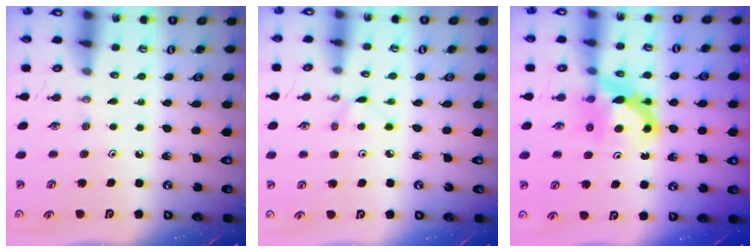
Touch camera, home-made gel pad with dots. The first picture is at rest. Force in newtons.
{"total": 2.9, "press": 2.8, "slide": 0.4}
{"total": 7.4, "press": 7.3, "slide": 0.6}